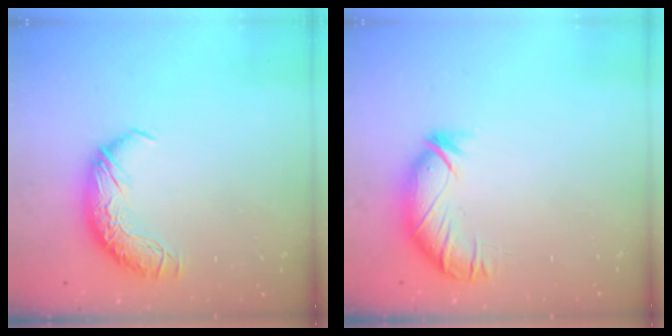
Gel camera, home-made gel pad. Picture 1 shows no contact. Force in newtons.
{"total": 2.6, "press": 2.5, "slide": 0.9}